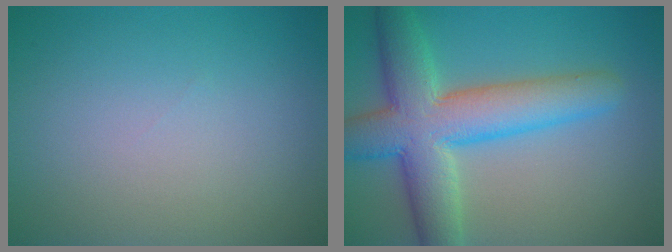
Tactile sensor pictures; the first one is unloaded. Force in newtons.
{"total": 8.9, "press": 8.9, "slide": 0.4}